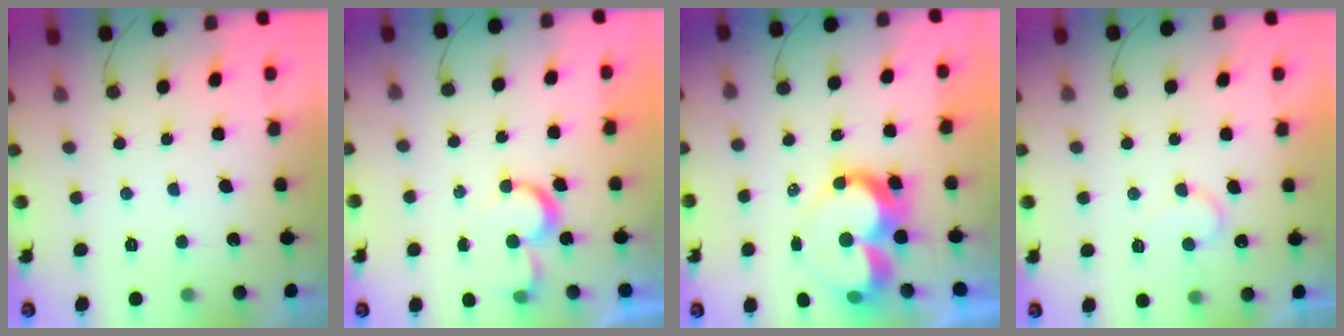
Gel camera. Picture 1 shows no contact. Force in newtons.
{"total": 5.1, "press": 5.1, "slide": 0.4}
{"total": 11.5, "press": 11.4, "slide": 0.8}
{"total": 5.8, "press": 5.8, "slide": 0.5}